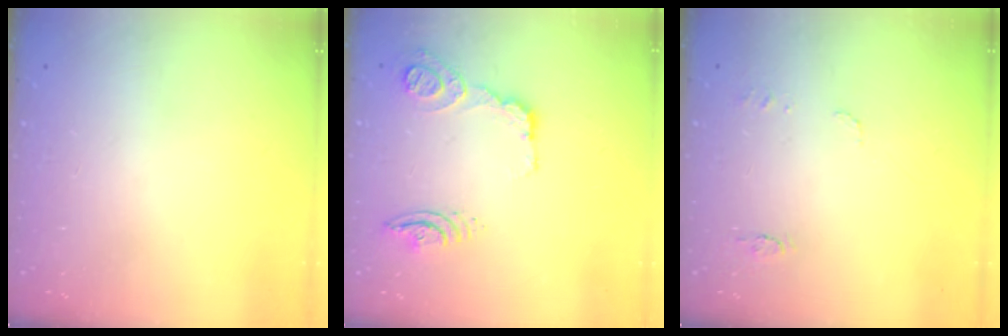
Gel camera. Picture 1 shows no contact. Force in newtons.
{"total": 21.3, "press": 16.2, "slide": 13.8}
{"total": 5.2, "press": 5.1, "slide": 0.5}